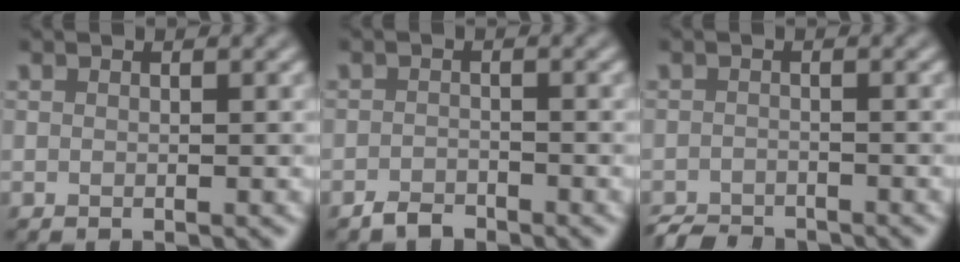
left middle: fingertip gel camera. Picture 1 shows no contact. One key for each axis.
{"total": 1.4, "fx": -1.3, "fy": 0.5, "fz": 0.3, "tx": -0.005, "ty": 0.004, "tz": -0.027}
{"total": 3.0, "fx": -2.8, "fy": 0.6, "fz": 0.5, "tx": -0.006, "ty": -0.007, "tz": -0.054}